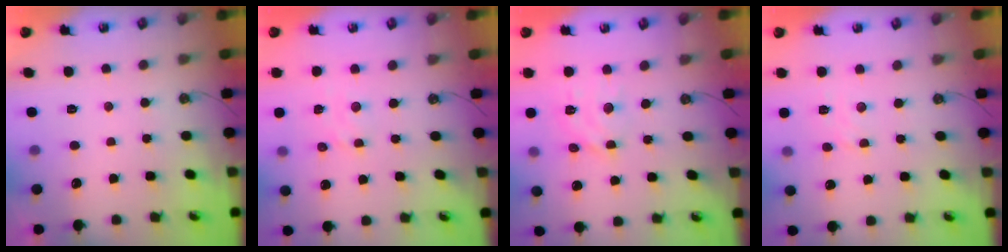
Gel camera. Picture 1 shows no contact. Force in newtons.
{"total": 2.2, "press": 2.2, "slide": 0.3}
{"total": 9.7, "press": 9.6, "slide": 0.6}
{"total": 3.8, "press": 3.7, "slide": 0.6}